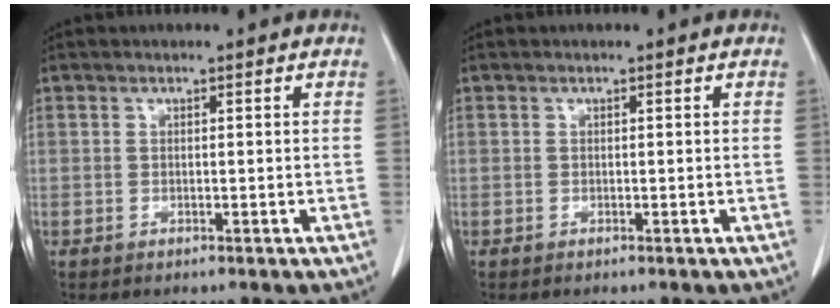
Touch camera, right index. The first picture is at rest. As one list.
[{"total": 0.0}]